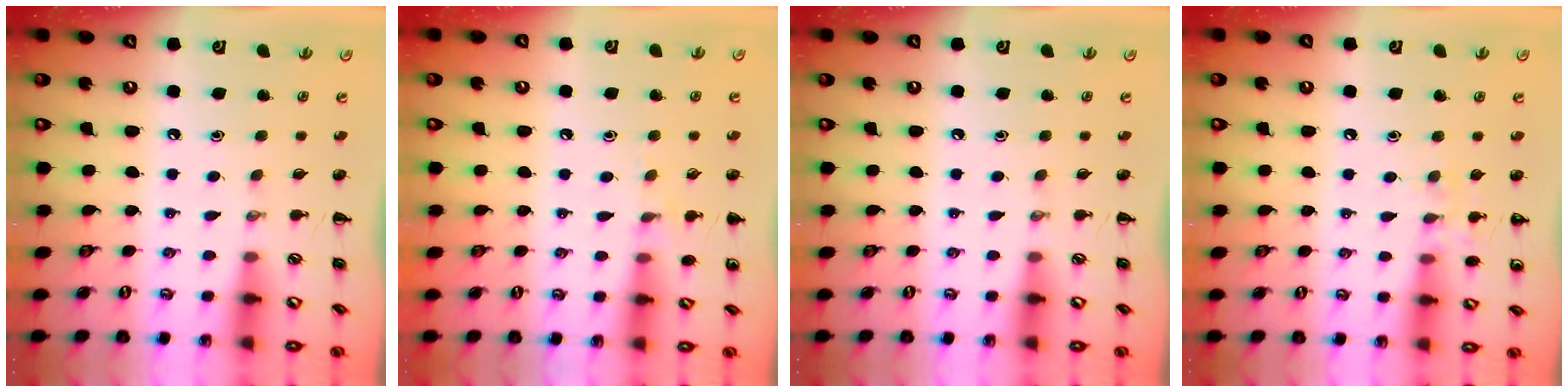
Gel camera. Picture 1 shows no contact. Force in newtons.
{"total": 6.5, "press": 6.2, "slide": 1.9}
{"total": 0.0}
{"total": 5.9, "press": 5.7, "slide": 1.7}